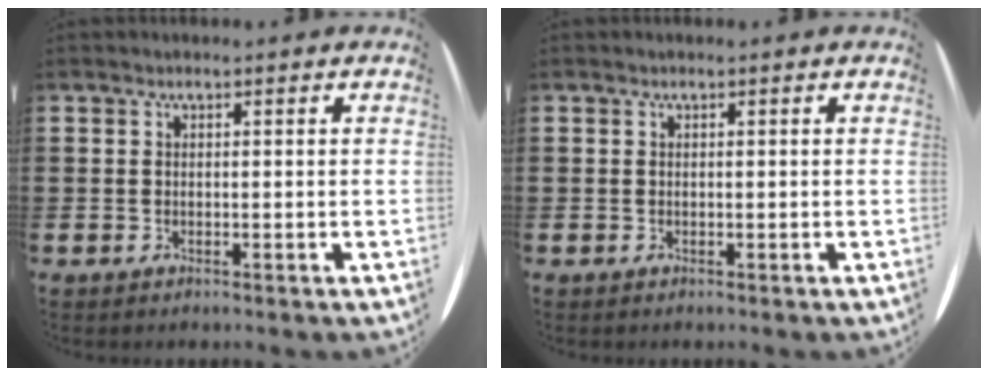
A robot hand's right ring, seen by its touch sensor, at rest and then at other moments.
{"total": 0.0}